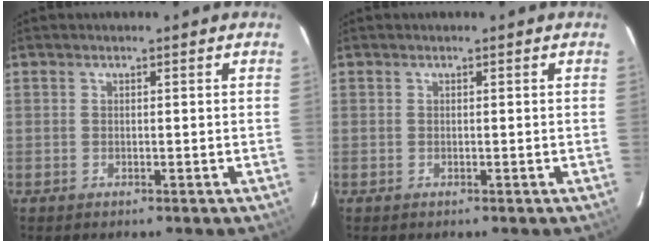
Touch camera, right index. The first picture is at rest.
{"total": 0.0}